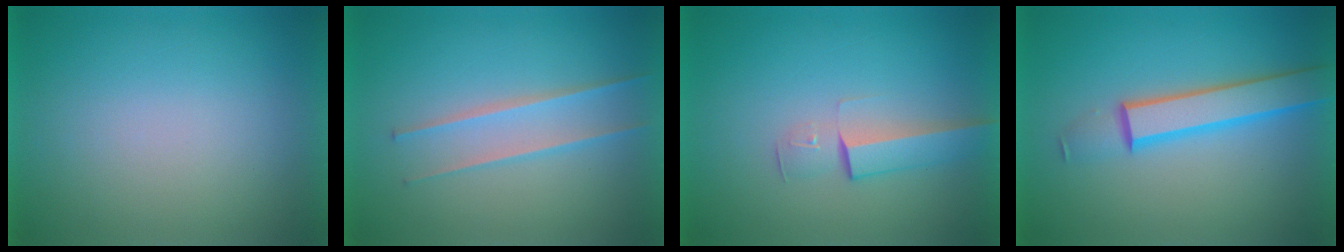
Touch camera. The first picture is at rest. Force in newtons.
{"total": 2.4}
{"total": 2.9}
{"total": 4.6}